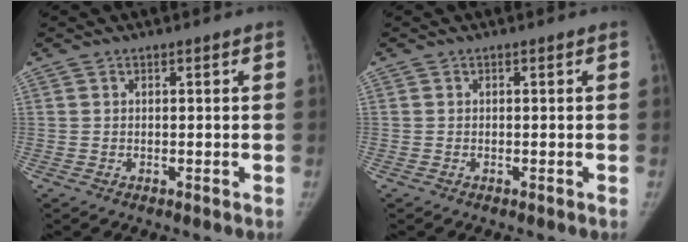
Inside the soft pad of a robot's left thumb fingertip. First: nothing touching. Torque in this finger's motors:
{"motor_torque": [-0.04, 0.04, 0.13, -0.13, 0.00]}